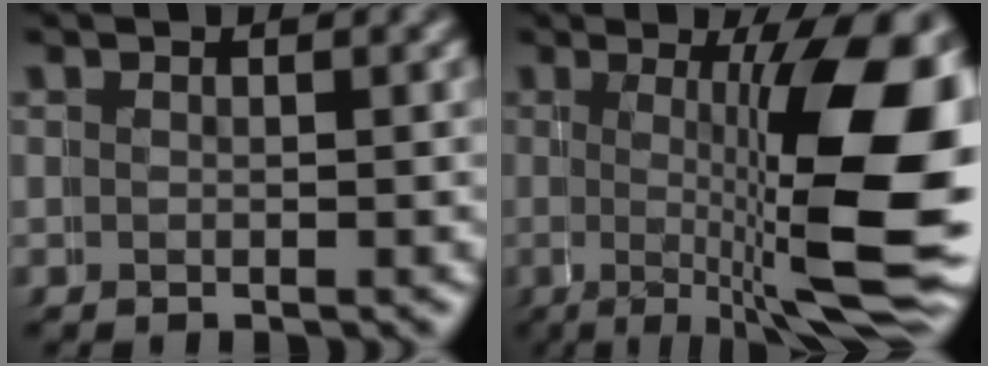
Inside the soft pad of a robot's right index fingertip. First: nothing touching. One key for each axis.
{"total": 12.0, "fx": -0.2, "fy": 3.4, "fz": 11.5, "tx": -0.144, "ty": -0.003, "tz": -0.001}